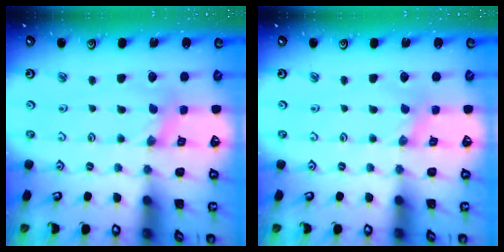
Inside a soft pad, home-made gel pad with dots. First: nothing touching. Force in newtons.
{"total": 0.0}